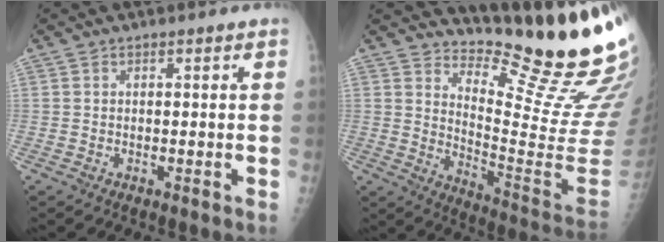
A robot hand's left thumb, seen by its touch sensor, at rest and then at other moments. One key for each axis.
{"total": 18.8, "fx": 16.7, "fy": 0.4, "fz": 8.6, "tx": -0.114, "ty": -0.196, "tz": 0.234}